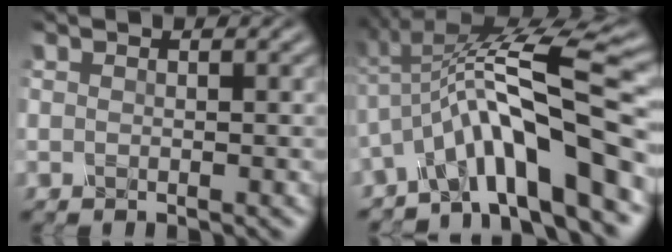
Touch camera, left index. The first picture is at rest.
{"total": 10.6, "force": [-3.2, 2.4, 9.8], "torque": [-0.151, 0.024, -0.058]}